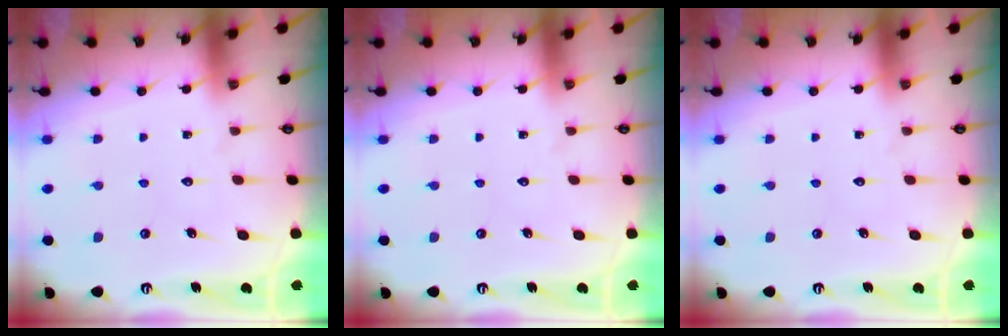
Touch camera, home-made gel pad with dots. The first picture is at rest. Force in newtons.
{"total": 0.0}
{"total": 0.0}